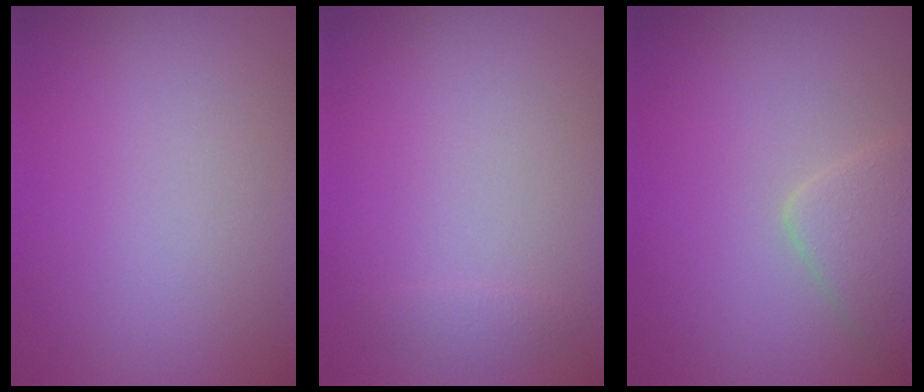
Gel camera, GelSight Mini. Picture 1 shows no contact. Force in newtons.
{"total": 0.7, "press": 0.7, "slide": 0.0}
{"total": 2.8, "press": 2.8, "slide": 0.2}